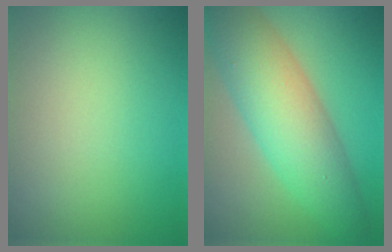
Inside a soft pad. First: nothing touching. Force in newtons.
{"total": 8.6, "press": 8.6, "slide": 0.2}